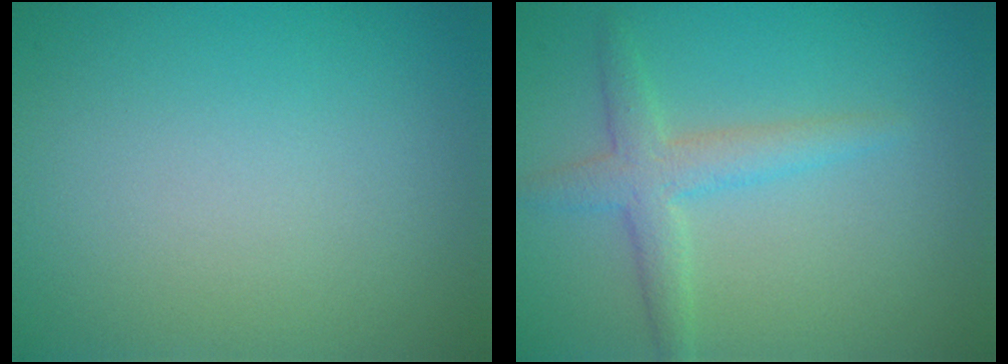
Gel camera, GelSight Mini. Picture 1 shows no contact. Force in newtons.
{"total": 2.9, "press": 2.9, "slide": 0.0}